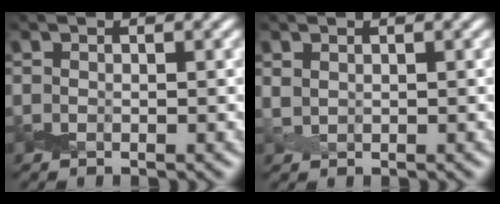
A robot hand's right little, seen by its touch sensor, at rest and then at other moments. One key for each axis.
{"total": 0.8, "fx": 0.7, "fy": 0.2, "fz": 0.1, "tx": -0.007, "ty": 0.002, "tz": 0.020}